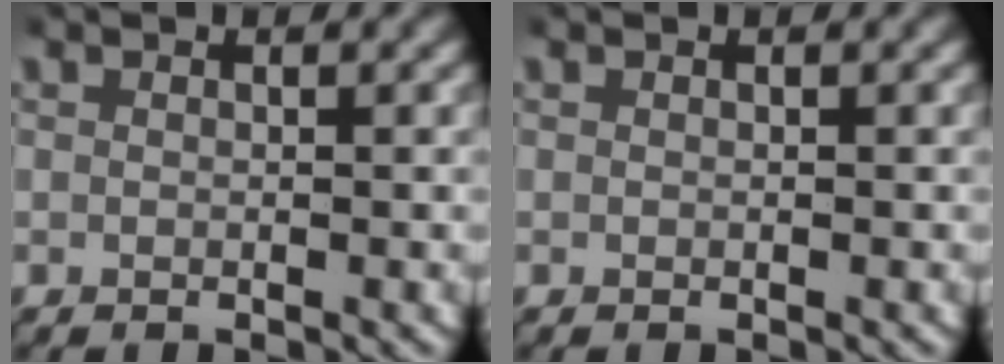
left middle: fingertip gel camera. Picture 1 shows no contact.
{"total": 0.0}